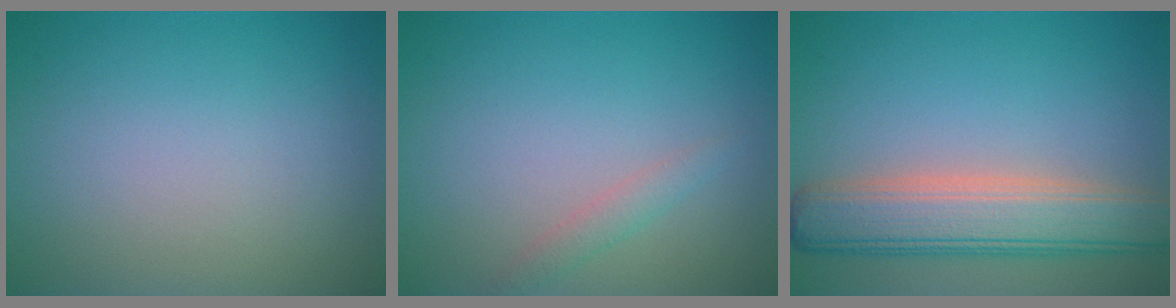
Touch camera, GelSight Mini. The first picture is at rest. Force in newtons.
{"total": 1.3, "press": 1.3, "slide": 0.2}
{"total": 6.9, "press": 6.9, "slide": 0.5}